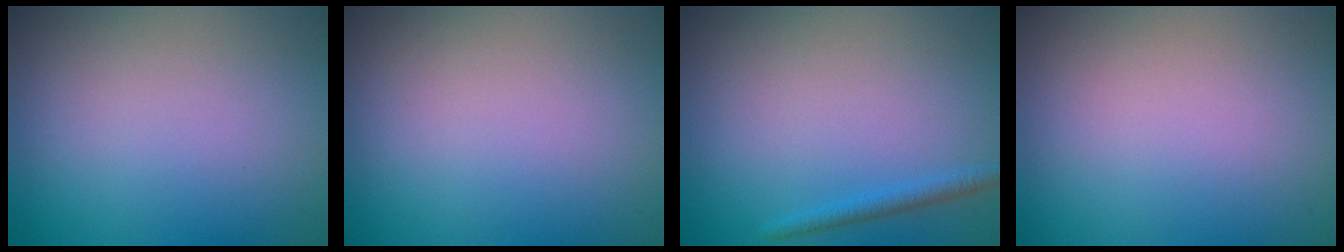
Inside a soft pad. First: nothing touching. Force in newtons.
{"total": 0.0}
{"total": 1.3, "press": 1.3, "slide": 0.0}
{"total": 0.0}